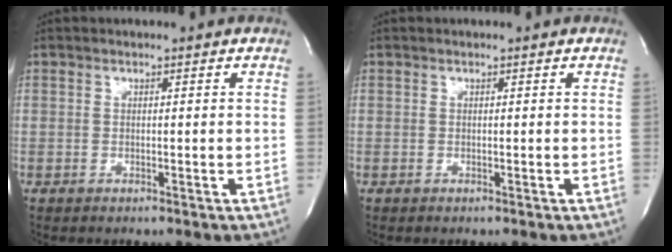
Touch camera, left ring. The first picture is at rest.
{"total": 0.0}